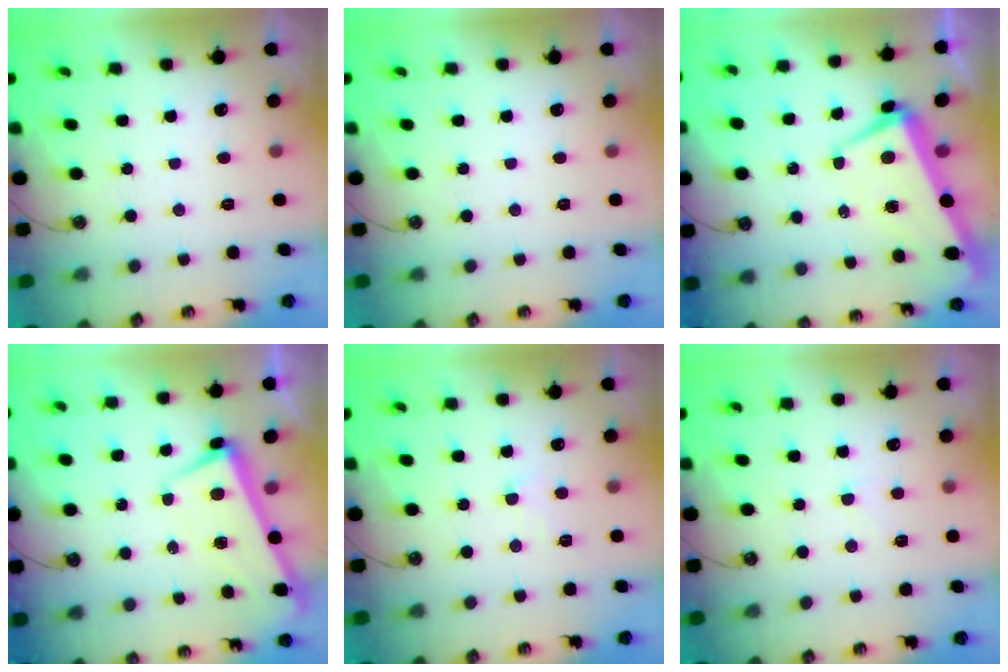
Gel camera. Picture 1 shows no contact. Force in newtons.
{"total": 0.0}
{"total": 1.6, "press": 1.4, "slide": 0.9}
{"total": 1.9, "press": 1.3, "slide": 1.4}
{"total": 2.5, "press": 2.4, "slide": 0.7}
{"total": 4.4, "press": 4.3, "slide": 0.8}